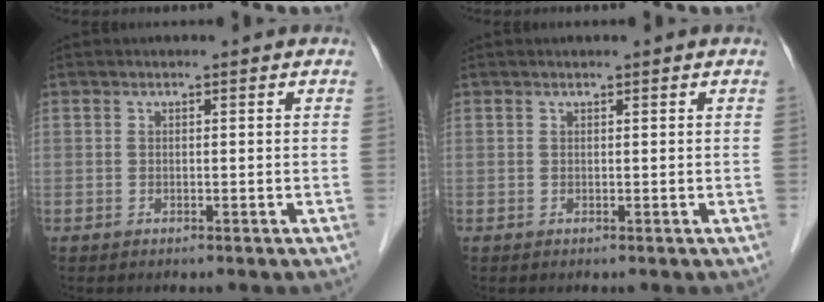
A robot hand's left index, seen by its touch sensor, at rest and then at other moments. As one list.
[{"total": 0.0}]